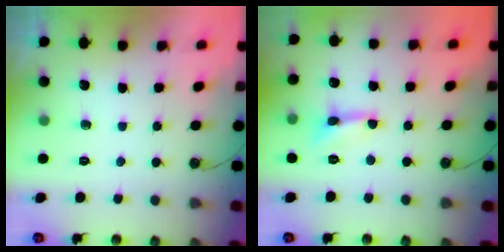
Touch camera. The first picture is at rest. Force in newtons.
{"total": 1.6, "press": 1.5, "slide": 0.4}